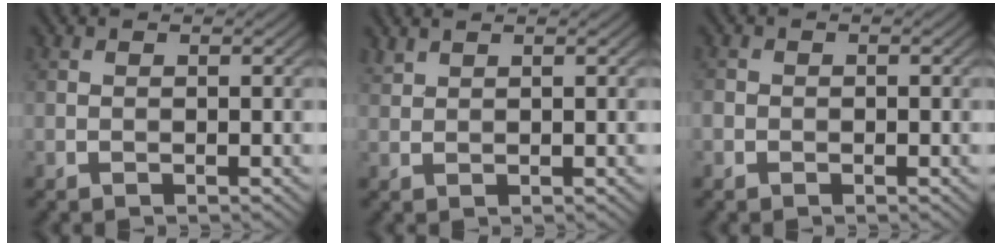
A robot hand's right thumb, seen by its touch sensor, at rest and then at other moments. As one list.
[{"total": 1.2, "force": [1.2, 0.2, 0.3], "torque": [-0.014, 0.004, 0.031]}, {"total": 1.3, "force": [-0.4, 1.2, 0.4], "torque": [-0.007, -0.006, -0.011]}]